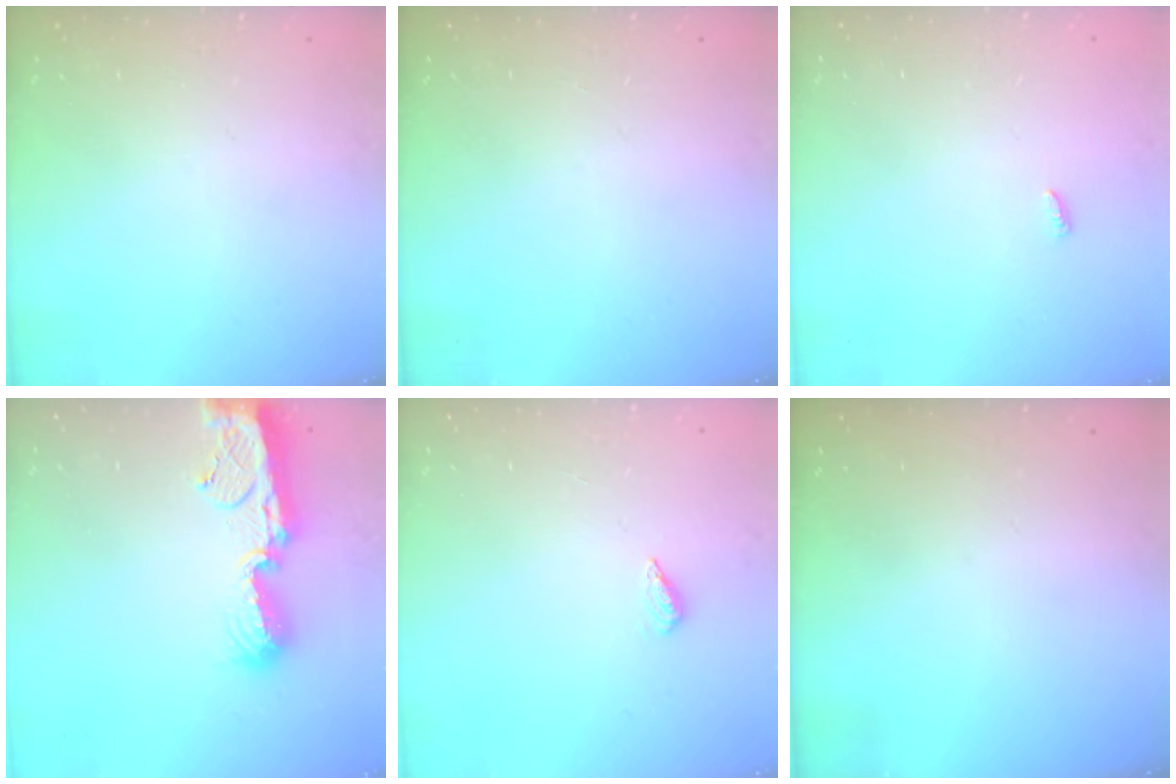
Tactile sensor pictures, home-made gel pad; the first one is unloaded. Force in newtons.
{"total": 0.0}
{"total": 2.4, "press": 2.4, "slide": 0.2}
{"total": 12.6, "press": 12.5, "slide": 1.0}
{"total": 2.3, "press": 2.2, "slide": 0.8}
{"total": 0.0}